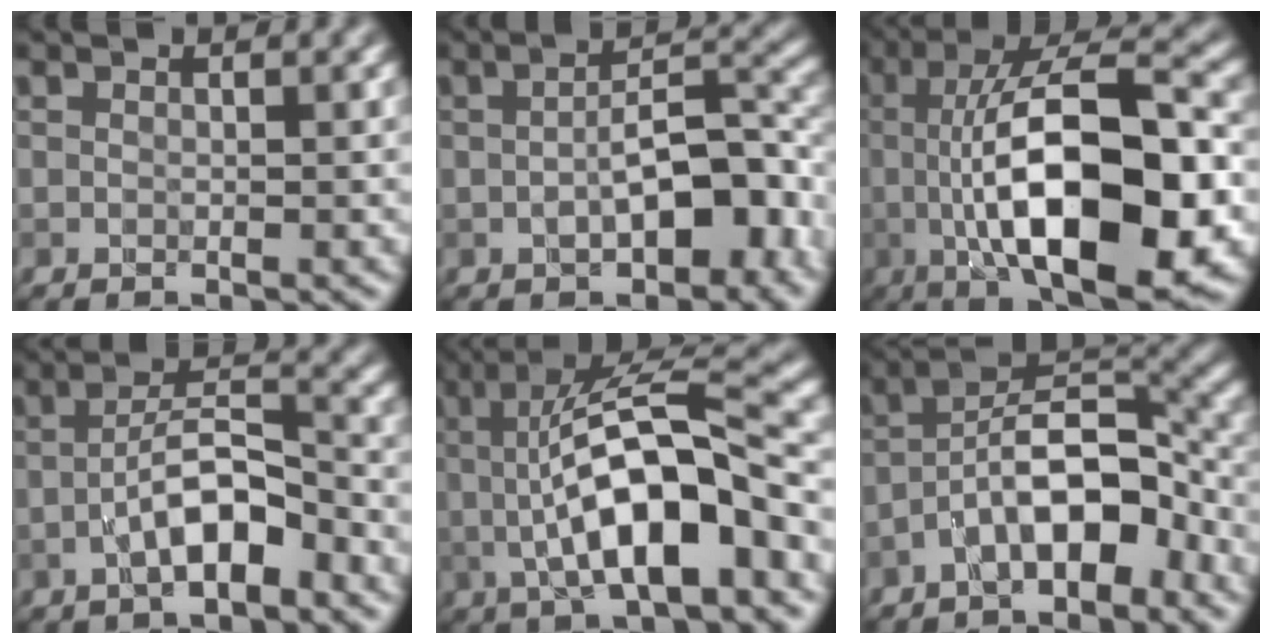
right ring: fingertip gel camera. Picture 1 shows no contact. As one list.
[{"total": 7.4, "force": [-1.7, 3.4, 6.3], "torque": [-0.093, 0.008, -0.028]}, {"total": 15.6, "force": [-1.9, 5.5, 14.5], "torque": [-0.214, 0.014, -0.031]}, {"total": 5.6, "force": [-2.4, 2.0, 4.6], "torque": [-0.082, 0.012, -0.045]}, {"total": 11.3, "force": [-0.6, 3.5, 10.7], "torque": [-0.170, 0.022, -0.015]}, {"total": 7.1, "force": [-3.6, 2.9, 5.4], "torque": [-0.089, 0.021, -0.068]}]